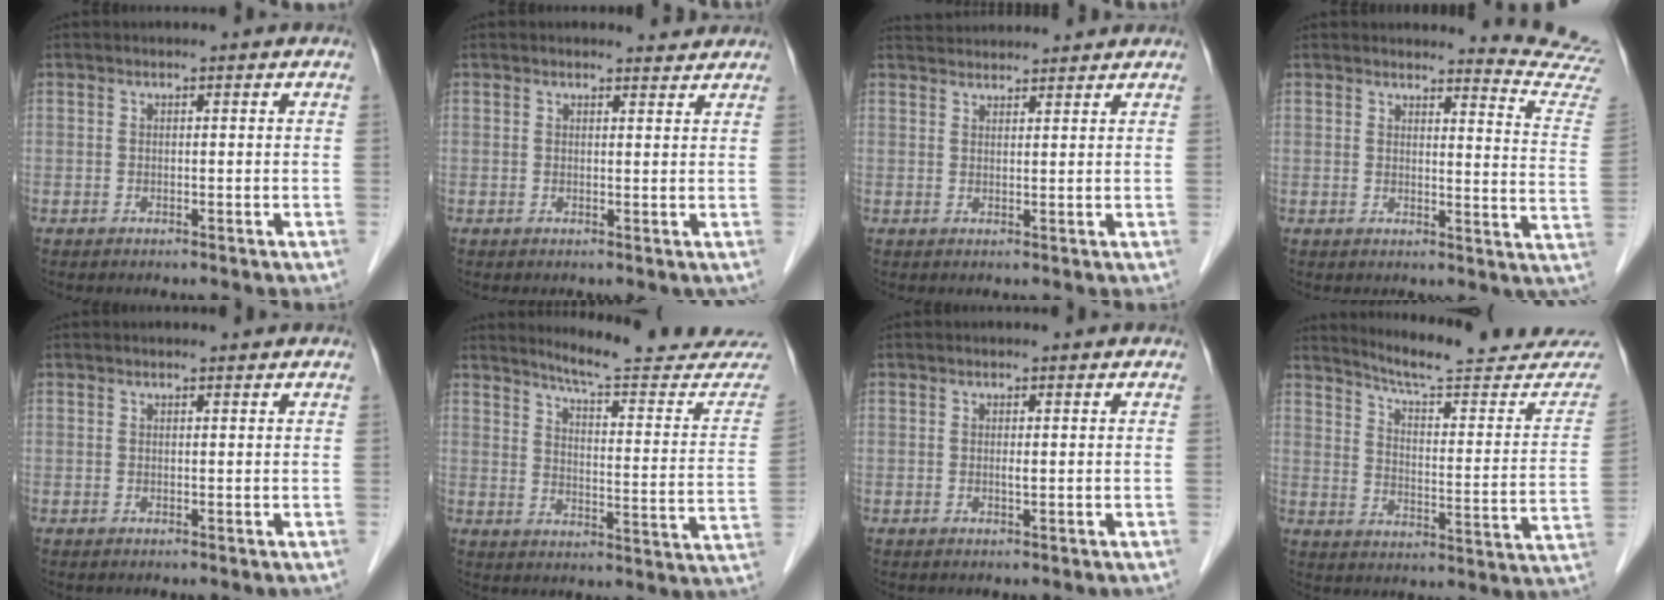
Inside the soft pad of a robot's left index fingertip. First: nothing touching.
{"total": 1.9, "force": [1.9, 0.4, -0.1], "torque": [-0.007, -0.004, 0.020]}
{"total": 6.7, "force": [6.6, 0.5, 1.1], "torque": [-0.022, 0.037, 0.097]}
{"total": 11.2, "force": [11.1, -1.5, -0.4], "torque": [0.004, -0.136, 0.100]}
{"total": 0.8, "force": [0.8, 0.1, 0.2], "torque": [-0.010, 0.004, 0.013]}
{"total": 19.5, "force": [18.8, 0.4, 5.4], "torque": [-0.069, -0.111, 0.225]}
{"total": 0.5, "force": [0.1, 0.1, 0.5], "torque": [-0.013, -0.002, 0.001]}
{"total": 20.8, "force": [19.8, 1.2, 6.1], "torque": [-0.083, -0.090, 0.251]}